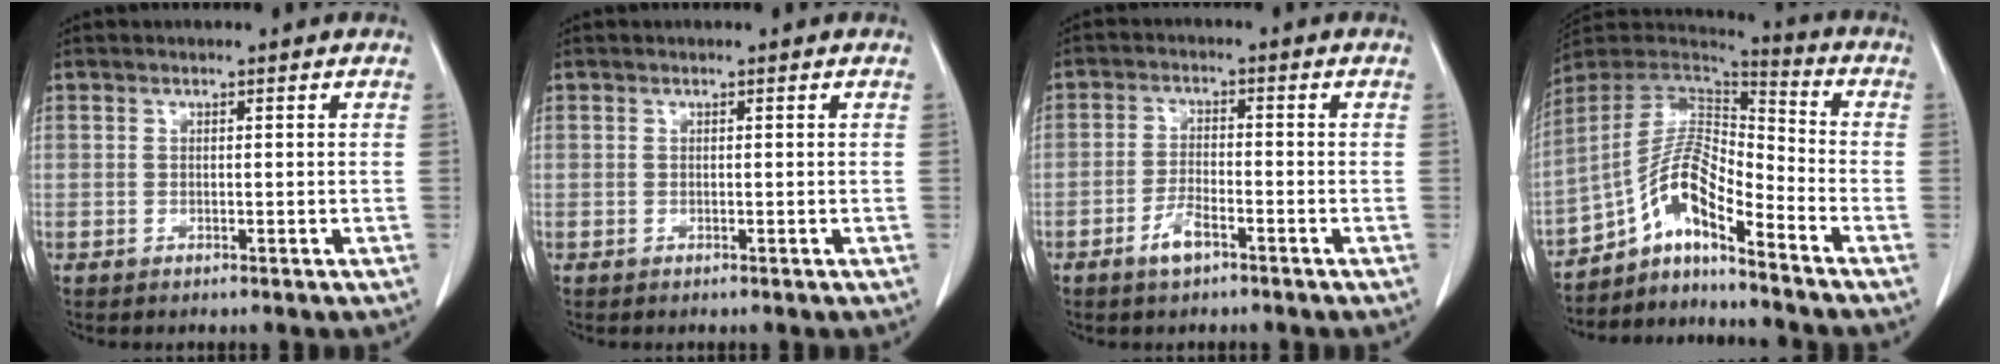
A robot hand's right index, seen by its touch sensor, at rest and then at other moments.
{"total": 0.0}
{"total": 4.0, "force": [-2.5, 1.1, 2.8], "torque": [-0.062, -0.002, -0.045]}
{"total": 11.8, "force": [-7.9, 2.0, 8.5], "torque": [-0.164, 0.023, -0.142]}